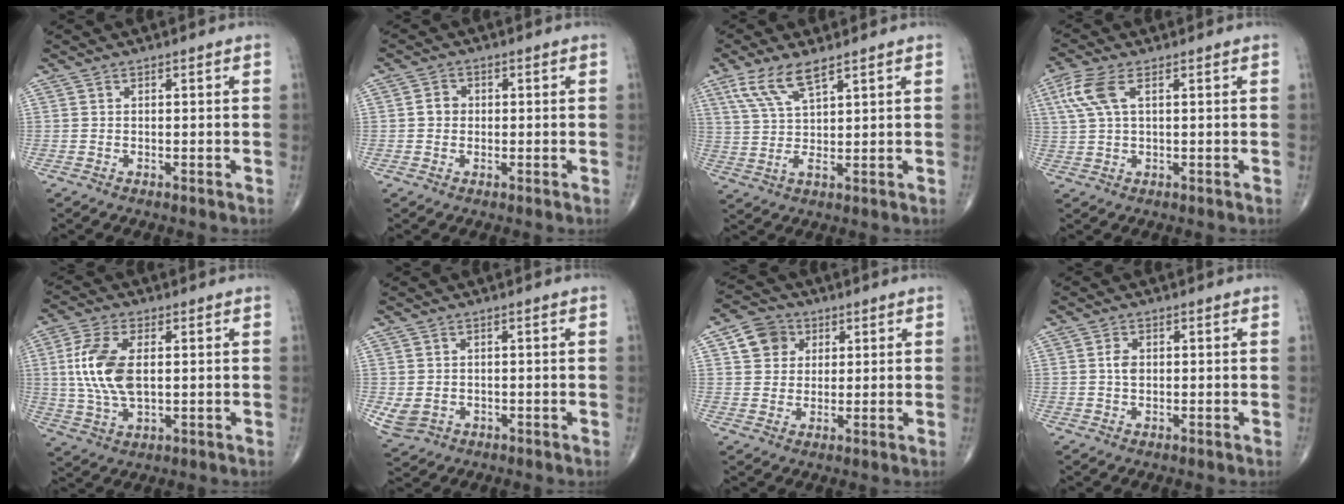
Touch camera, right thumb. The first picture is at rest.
{"total": 2.4, "force": [0.0, 2.2, 1.1], "torque": [-0.007, 0.006, -0.005]}
{"total": 7.5, "force": [4.6, 1.9, 5.6], "torque": [-0.118, -0.008, 0.100]}
{"total": 6.5, "force": [2.3, 2.7, 5.4], "torque": [-0.147, 0.013, 0.049]}
{"total": 11.5, "force": [1.3, 5.9, 9.8], "torque": [-0.209, -0.003, 0.028]}
{"total": 4.1, "force": [-0.7, 3.4, 2.2], "torque": [-0.043, -0.001, 0.001]}
{"total": 6.8, "force": [2.4, 5.9, 2.4], "torque": [-0.012, -0.002, 0.038]}
{"total": 2.1, "force": [0.2, 1.4, 1.5], "torque": [-0.021, 0.001, 0.003]}